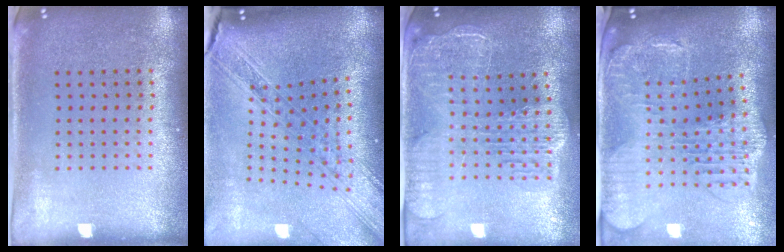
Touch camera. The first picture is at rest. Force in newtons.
{"total": 2.4, "press": 2.0, "slide": 1.3}
{"total": 2.7, "press": 2.3, "slide": 1.4}
{"total": 2.5, "press": 2.2, "slide": 1.2}